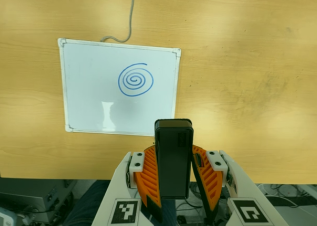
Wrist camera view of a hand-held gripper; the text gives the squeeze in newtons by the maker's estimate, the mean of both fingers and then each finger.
{"total": 6.9, "left": 6.0, "right": 7.7}